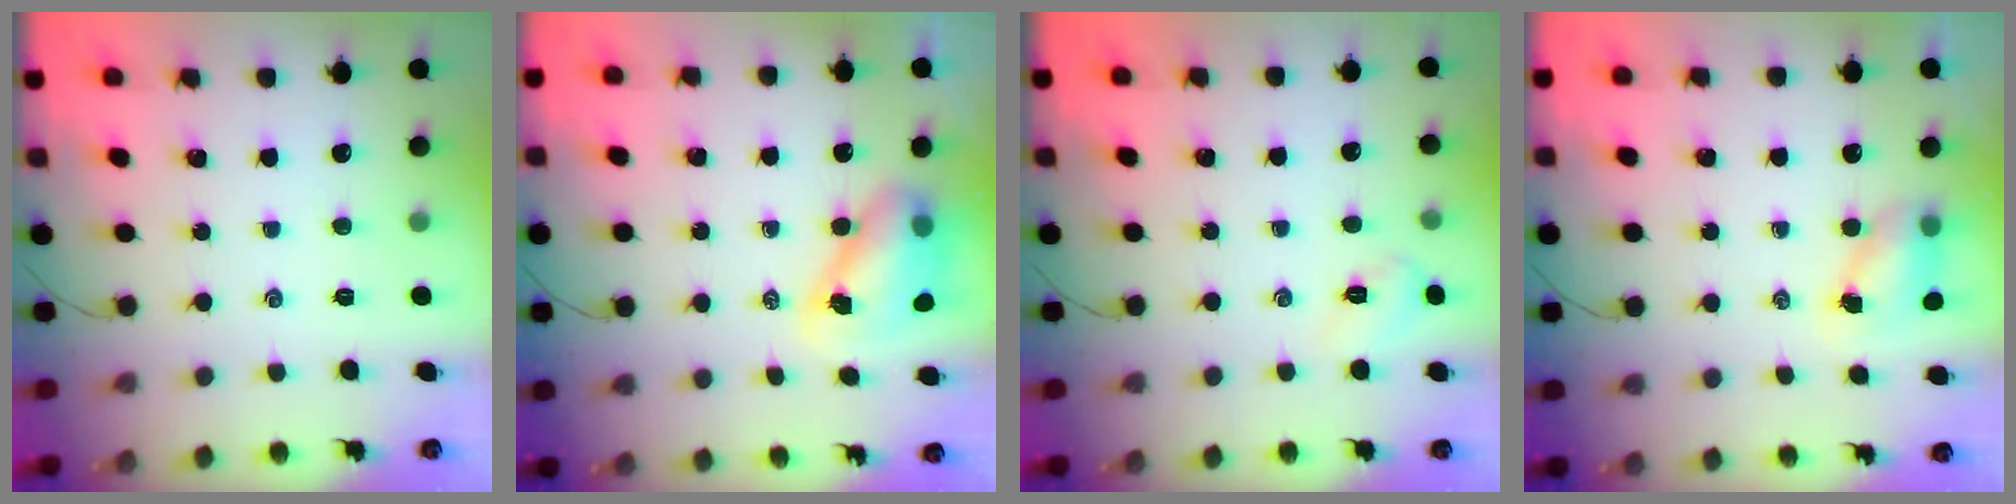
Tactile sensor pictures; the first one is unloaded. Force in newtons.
{"total": 8.1, "press": 7.9, "slide": 1.9}
{"total": 6.9, "press": 6.7, "slide": 1.6}
{"total": 5.6, "press": 5.5, "slide": 0.6}